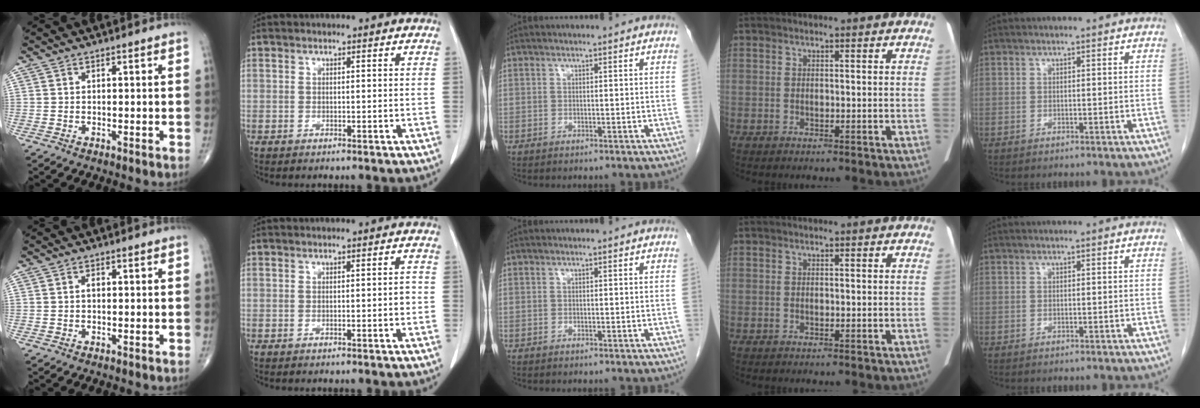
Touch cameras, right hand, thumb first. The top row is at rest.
{"thumb": {"total": 0.9, "force": [0.0, 0.6, 0.8], "torque": [-0.007, 0.004, -0.001]}, "index": {"total": 1.1, "force": [-0.4, 0.1, 1.0], "torque": [-0.009, 0.002, -0.005]}}